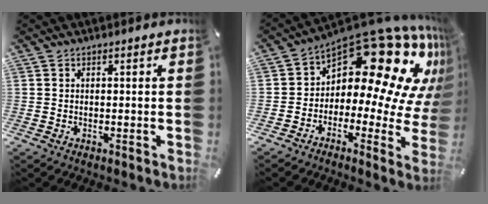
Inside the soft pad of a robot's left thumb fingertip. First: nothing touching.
{"total": 20.7, "force": [10.9, 10.6, 14.0], "torque": [-0.187, -0.097, 0.183]}